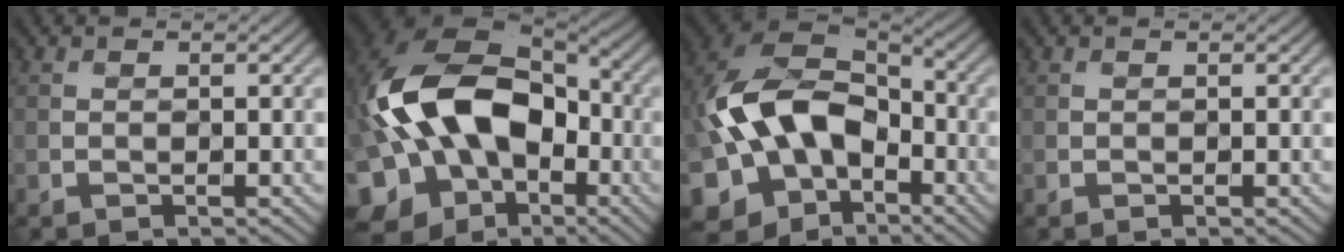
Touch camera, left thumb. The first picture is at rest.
{"total": 19.7, "force": [-2.7, 14.2, 13.3], "torque": [-0.277, -0.018, -0.039]}
{"total": 16.2, "force": [-3.8, 11.8, 10.4], "torque": [-0.236, -0.019, -0.071]}
{"total": 0.0}